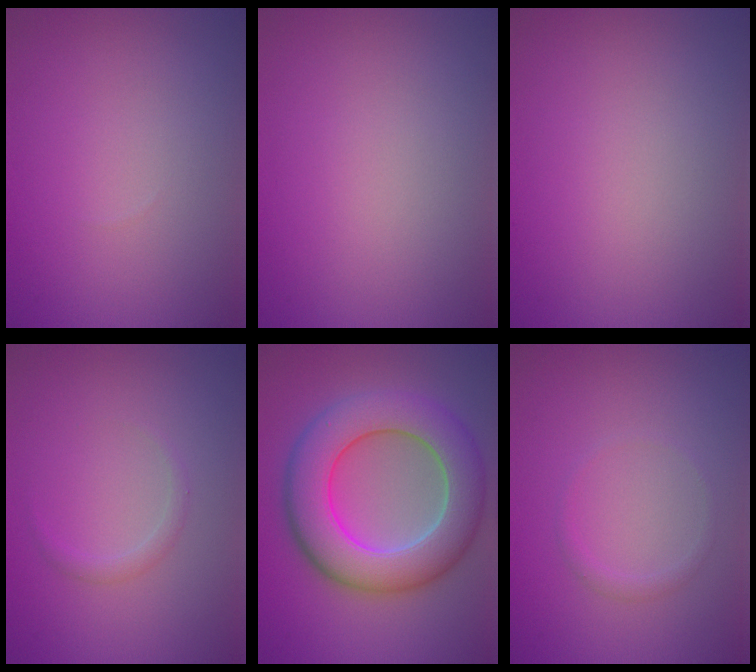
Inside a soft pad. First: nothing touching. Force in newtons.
{"total": 0.0}
{"total": 0.0}
{"total": 0.9, "press": 0.9, "slide": 0.1}
{"total": 9.7, "press": 9.7, "slide": 0.7}
{"total": 0.9, "press": 0.8, "slide": 0.1}